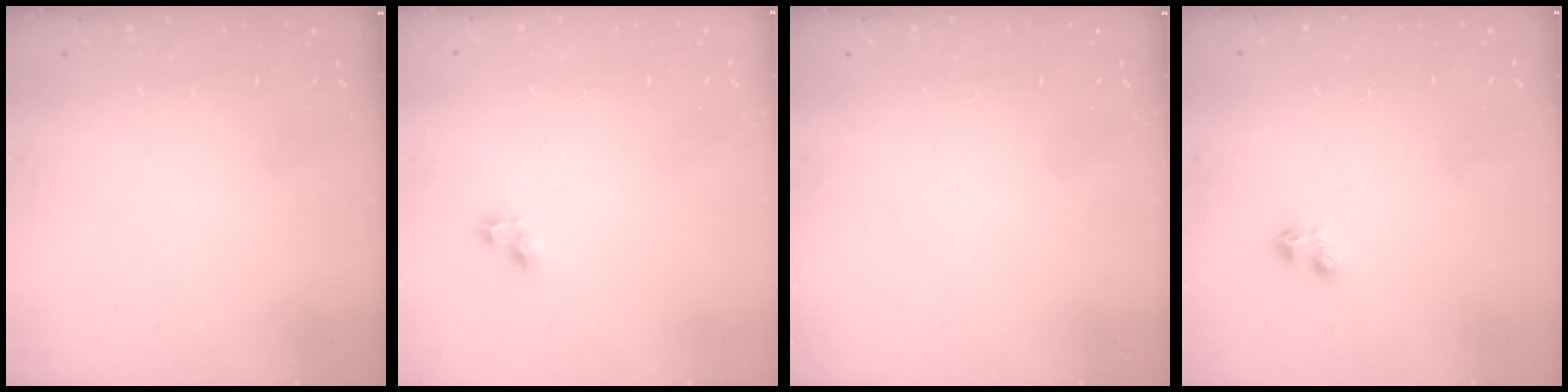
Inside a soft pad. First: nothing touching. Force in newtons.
{"total": 3.9, "press": 3.9, "slide": 0.6}
{"total": 0.0}
{"total": 2.9, "press": 2.8, "slide": 0.6}